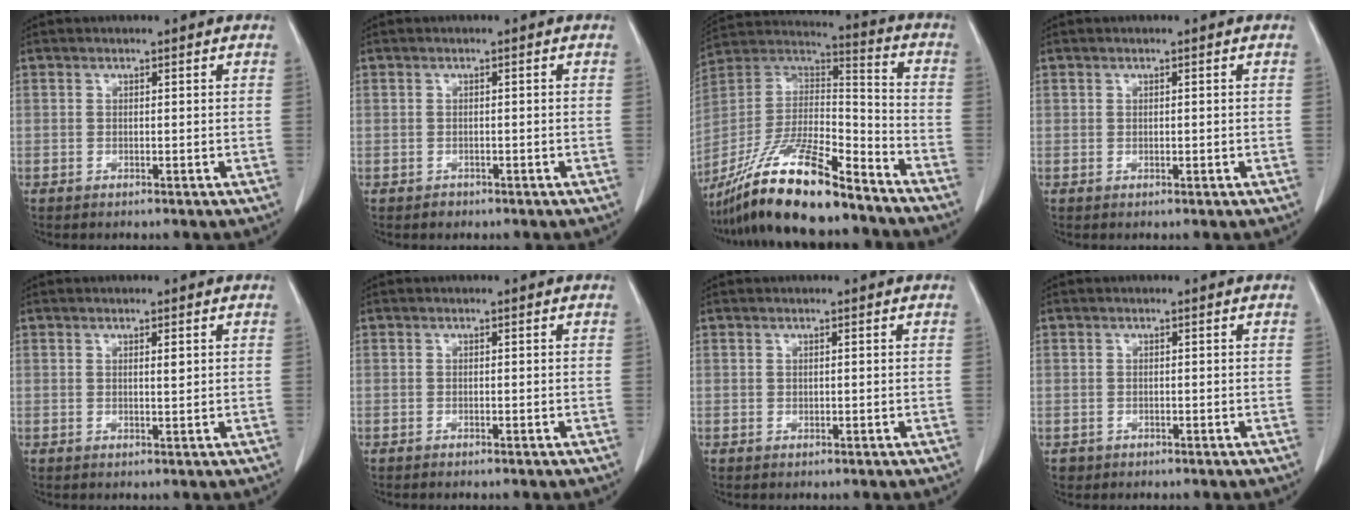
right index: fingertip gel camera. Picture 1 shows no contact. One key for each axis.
{"total": 1.0, "fx": -0.7, "fy": 0.7, "fz": 0.0, "tx": -0.002, "ty": 0.002, "tz": -0.012}
{"total": 21.0, "fx": -16.5, "fy": 3.4, "fz": 12.5, "tx": -0.253, "ty": -0.008, "tz": -0.301}
{"total": 0.0}
{"total": 1.0, "fx": 0.5, "fy": 0.1, "fz": 0.9, "tx": -0.015, "ty": 0.001, "tz": 0.011}
{"total": 1.0, "fx": -0.9, "fy": 0.1, "fz": 0.5, "tx": -0.011, "ty": -0.002, "tz": -0.011}
{"total": 0.0}
{"total": 1.4, "fx": -0.7, "fy": 1.2, "fz": -0.1, "tx": -0.008, "ty": 0.004, "tz": -0.013}